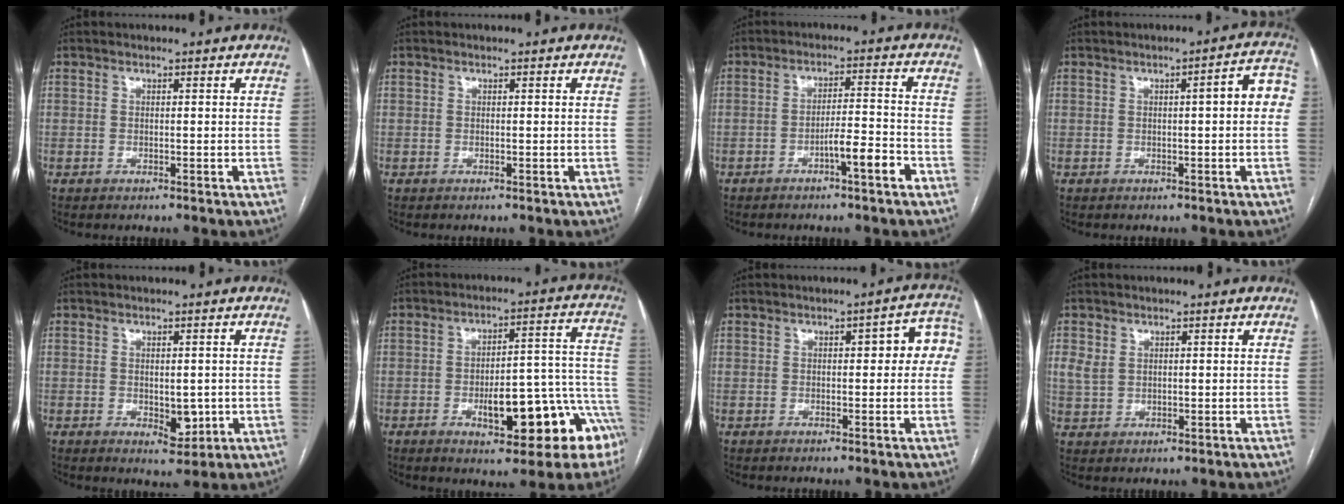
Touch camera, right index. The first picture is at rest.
{"total": 0.0}
{"total": 5.2, "force": [-3.0, 0.3, 4.3], "torque": [-0.061, 0.006, -0.050]}
{"total": 5.3, "force": [0.3, 0.9, 5.2], "torque": [-0.057, 0.020, -0.002]}
{"total": 3.9, "force": [-0.6, 2.1, 3.2], "torque": [-0.040, -0.008, 0.003]}
{"total": 15.9, "force": [-7.1, 5.3, 13.3], "torque": [-0.095, 0.048, -0.081]}
{"total": 5.9, "force": [0.9, 2.2, 5.4], "torque": [-0.050, 0.031, 0.005]}
{"total": 3.3, "force": [1.2, 2.6, 1.6], "torque": [-0.035, 0.007, 0.031]}